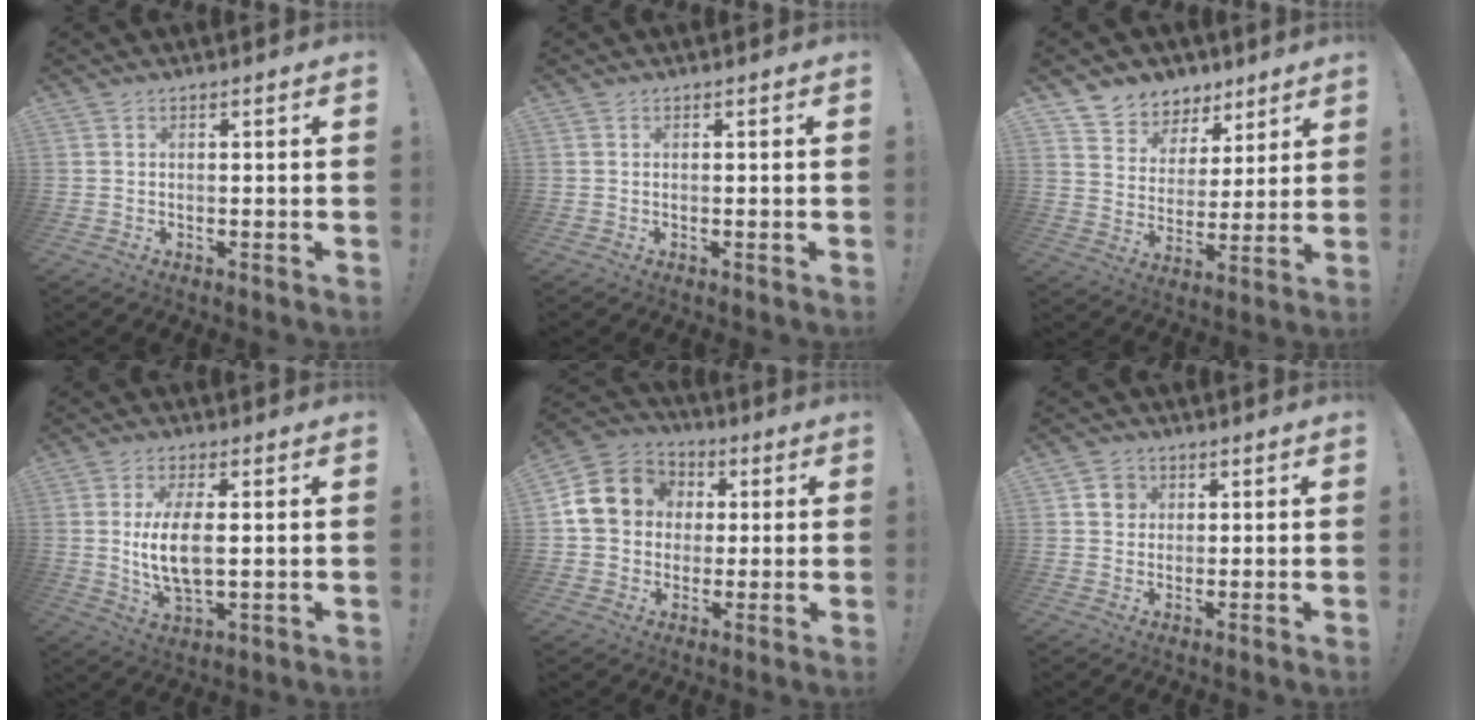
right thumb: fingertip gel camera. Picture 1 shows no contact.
{"total": 0.0}
{"total": 8.1, "force": [5.3, 6.1, 0.7], "torque": [-0.015, -0.046, 0.106]}
{"total": 10.3, "force": [0.7, 4.2, 9.3], "torque": [-0.185, -0.017, 0.006]}
{"total": 14.9, "force": [2.6, 13.0, 6.8], "torque": [-0.095, 0.009, 0.059]}
{"total": 4.6, "force": [1.3, 4.3, 1.2], "torque": [-0.010, 0.001, 0.023]}